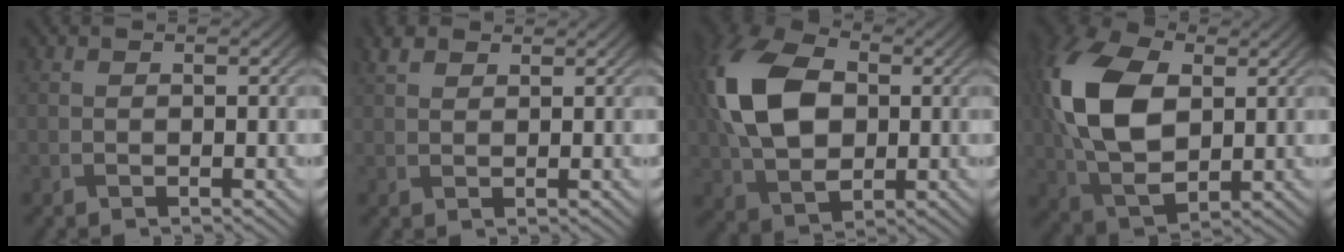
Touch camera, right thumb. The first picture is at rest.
{"total": 2.1, "force": [1.5, 1.0, 1.0], "torque": [-0.028, 0.009, 0.033]}
{"total": 14.1, "force": [1.2, 9.5, 10.3], "torque": [-0.250, 0.016, 0.016]}
{"total": 15.0, "force": [2.3, 9.4, 11.5], "torque": [-0.284, 0.016, 0.041]}